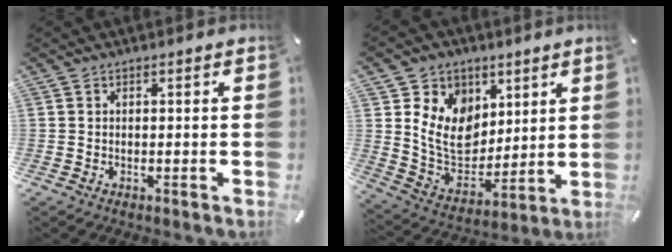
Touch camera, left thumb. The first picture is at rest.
{"total": 12.7, "force": [4.1, 10.9, 5.1], "torque": [-0.102, -0.025, 0.086]}